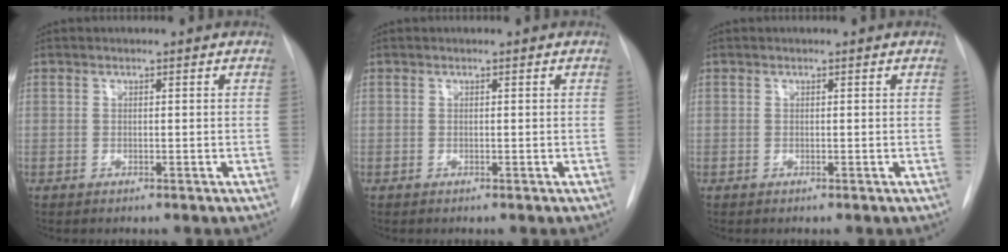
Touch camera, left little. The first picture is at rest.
{"total": 0.0}
{"total": 0.0}